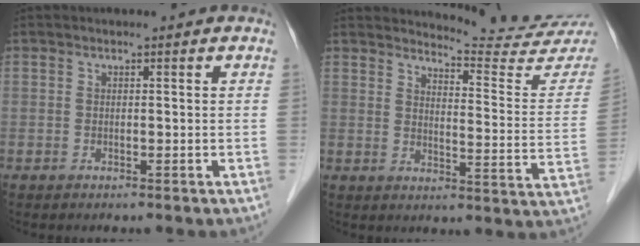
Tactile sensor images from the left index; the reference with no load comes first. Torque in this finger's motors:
{"motor_torque": [0.86, -1.27, 0.03, -0.03]}